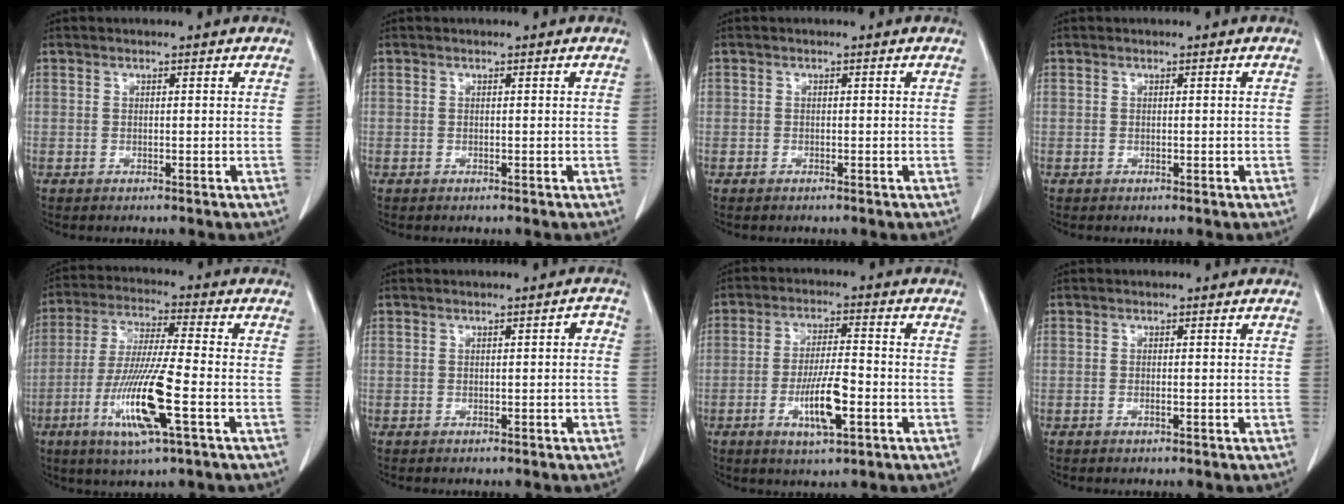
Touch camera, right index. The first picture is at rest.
{"total": 0.0}
{"total": 0.6, "force": [-0.4, 0.4, 0.3], "torque": [-0.002, 0.000, -0.009]}
{"total": 0.7, "force": [-0.2, 0.3, 0.6], "torque": [-0.010, -0.001, -0.003]}
{"total": 13.5, "force": [-4.7, 0.5, 12.7], "torque": [-0.256, -0.021, -0.090]}
{"total": 1.9, "force": [-0.3, 0.7, 1.7], "torque": [-0.016, 0.014, -0.006]}
{"total": 8.5, "force": [-3.0, 1.6, 7.8], "torque": [-0.146, -0.003, -0.051]}
{"total": 0.9, "force": [-0.4, 0.2, 0.8], "torque": [-0.016, 0.000, -0.008]}